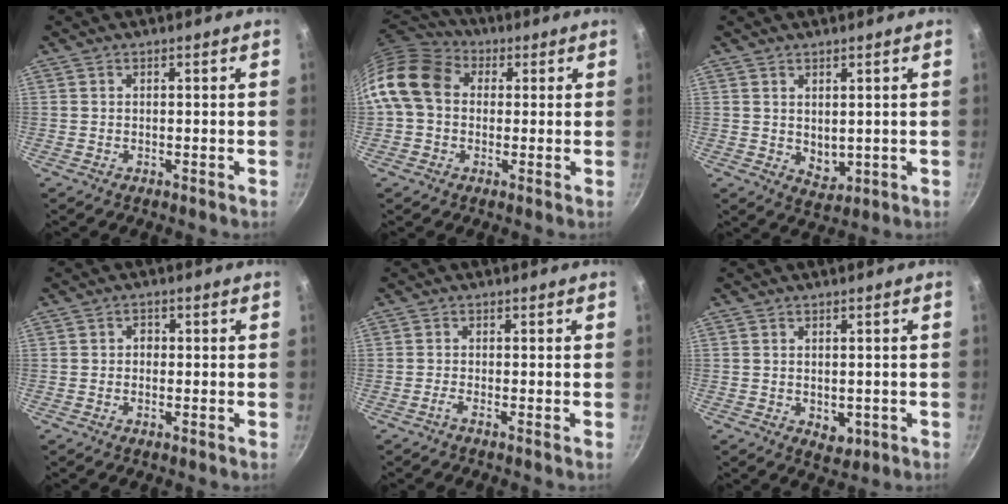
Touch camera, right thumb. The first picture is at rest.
{"total": 13.3, "force": [1.6, 10.5, 8.1], "torque": [-0.131, 0.027, 0.009]}
{"total": 3.8, "force": [1.1, 2.5, 2.7], "torque": [-0.031, -0.016, 0.029]}
{"total": 1.7, "force": [-0.1, 1.3, 1.0], "torque": [-0.012, 0.001, -0.006]}
{"total": 1.1, "force": [-0.8, -0.3, 0.8], "torque": [-0.028, 0.001, -0.021]}
{"total": 3.5, "force": [-0.7, 2.4, 2.4], "torque": [-0.025, -0.004, -0.003]}